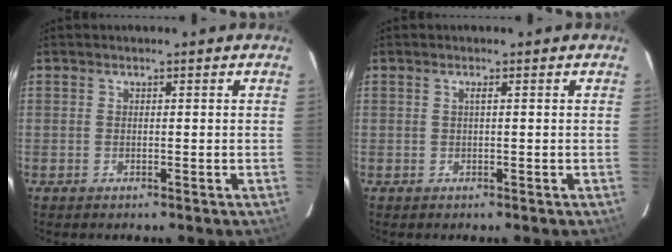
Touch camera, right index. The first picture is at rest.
{"total": 0.6, "force": [0.1, -0.1, 0.6], "torque": [-0.010, 0.003, -0.001]}